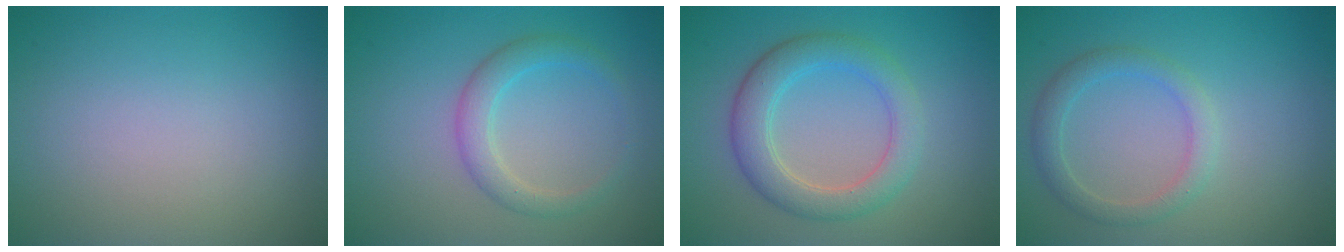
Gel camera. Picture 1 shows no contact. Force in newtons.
{"total": 2.6, "press": 2.6, "slide": 0.1}
{"total": 4.4, "press": 4.4, "slide": 0.1}
{"total": 2.4, "press": 2.4, "slide": 0.1}